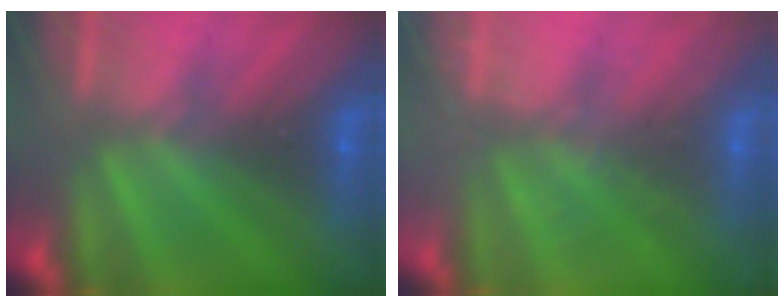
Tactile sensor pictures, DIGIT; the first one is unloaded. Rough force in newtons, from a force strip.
{"total": 1.9}